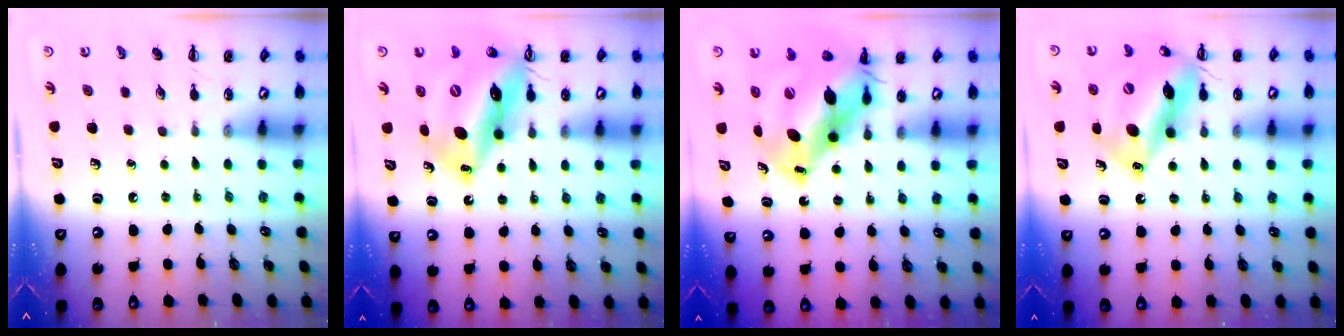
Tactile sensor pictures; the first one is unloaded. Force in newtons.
{"total": 18.2, "press": 17.4, "slide": 5.3}
{"total": 13.4, "press": 12.9, "slide": 3.6}
{"total": 16.6, "press": 16.4, "slide": 2.4}